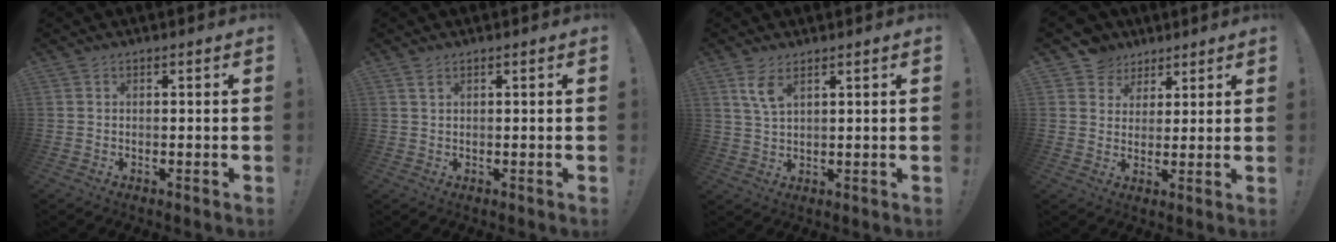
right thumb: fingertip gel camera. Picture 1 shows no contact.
{"total": 1.7, "force": [1.0, 0.6, 1.2], "torque": [-0.026, 0.001, 0.018]}
{"total": 5.2, "force": [3.0, 1.7, 3.8], "torque": [-0.063, -0.014, 0.053]}
{"total": 7.3, "force": [4.2, 5.9, 0.7], "torque": [-0.006, -0.027, 0.086]}